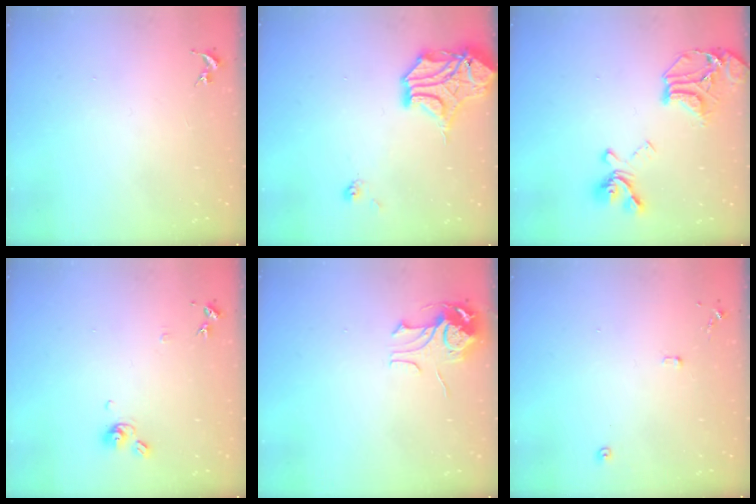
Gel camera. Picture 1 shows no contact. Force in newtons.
{"total": 15.2, "press": 15.1, "slide": 2.2}
{"total": 19.6, "press": 19.5, "slide": 2.1}
{"total": 7.9, "press": 7.9, "slide": 0.8}
{"total": 8.3, "press": 8.3, "slide": 0.8}
{"total": 7.4, "press": 7.4, "slide": 0.8}